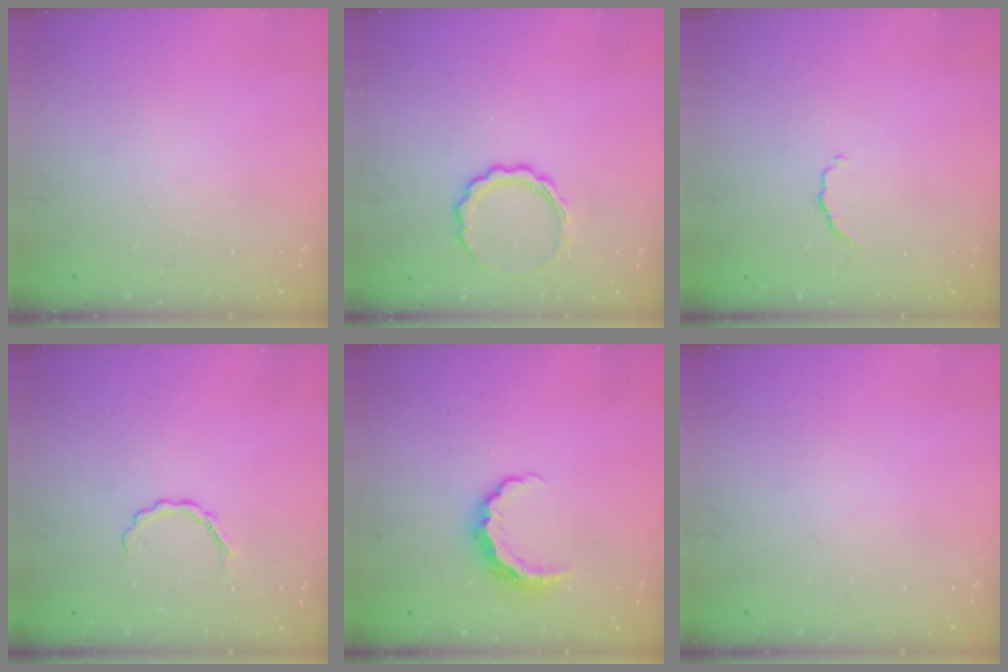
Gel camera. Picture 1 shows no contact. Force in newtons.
{"total": 8.3, "press": 8.1, "slide": 1.9}
{"total": 2.8, "press": 2.7, "slide": 0.5}
{"total": 3.0, "press": 2.8, "slide": 0.9}
{"total": 7.1, "press": 7.1, "slide": 0.5}
{"total": 0.0}